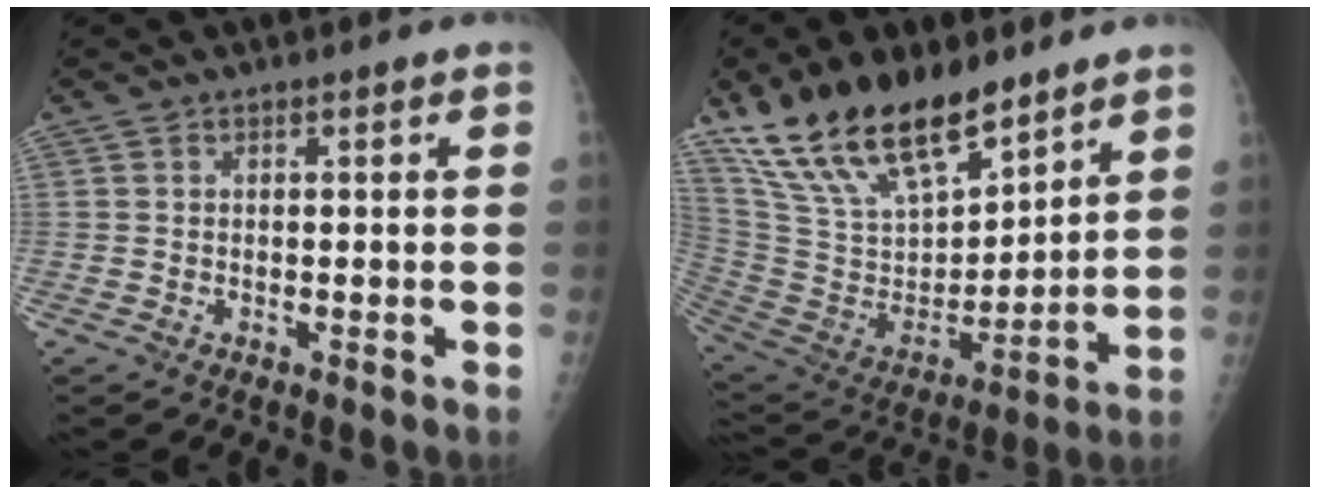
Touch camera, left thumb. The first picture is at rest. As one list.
[{"total": 22.9, "force": [16.3, 10.0, 12.6], "torque": [-0.200, -0.059, 0.311]}]